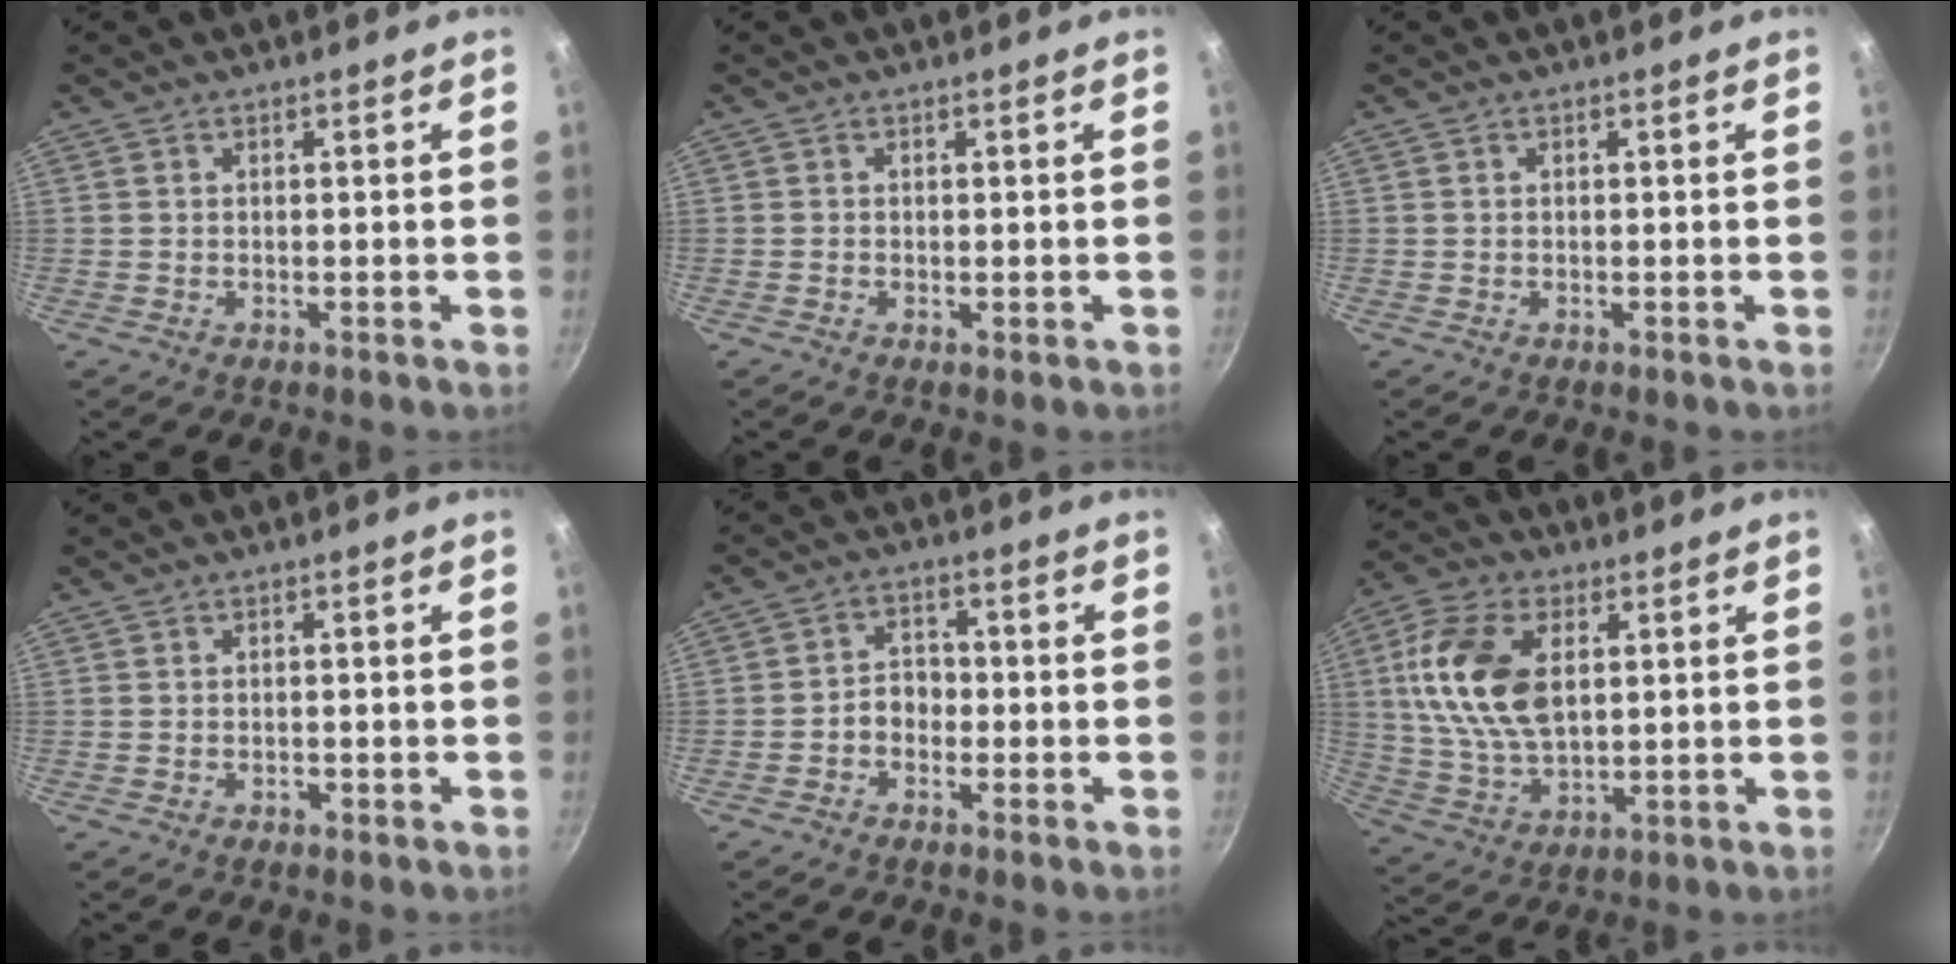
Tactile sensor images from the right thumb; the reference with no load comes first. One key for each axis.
{"total": 0.0}
{"total": 0.0}
{"total": 0.6, "fx": -0.4, "fy": 0.4, "fz": 0.3, "tx": -0.003, "ty": 0.005, "tz": -0.002}
{"total": 3.7, "fx": -1.6, "fy": 2.8, "fz": 1.8, "tx": -0.010, "ty": 0.026, "tz": -0.032}
{"total": 15.9, "fx": 3.4, "fy": 9.4, "fz": 12.3, "tx": -0.227, "ty": -0.004, "tz": 0.066}